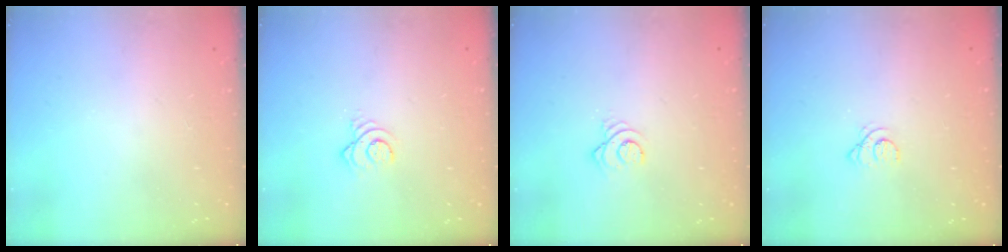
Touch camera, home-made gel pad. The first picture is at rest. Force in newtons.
{"total": 3.4, "press": 3.4, "slide": 0.2}
{"total": 3.3, "press": 3.3, "slide": 0.2}
{"total": 1.6, "press": 1.6, "slide": 0.2}